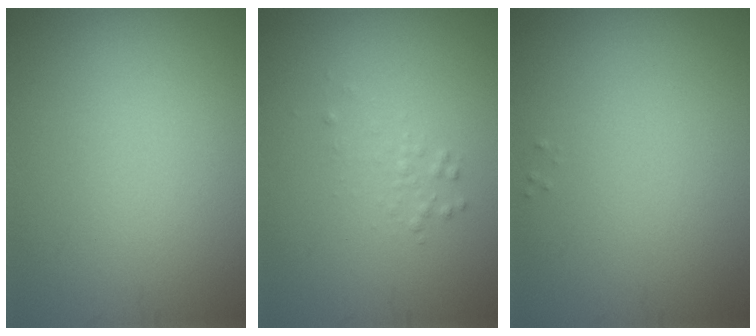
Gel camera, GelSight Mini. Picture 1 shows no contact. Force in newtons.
{"total": 0.9, "press": 0.9, "slide": 0.0}
{"total": 0.0}